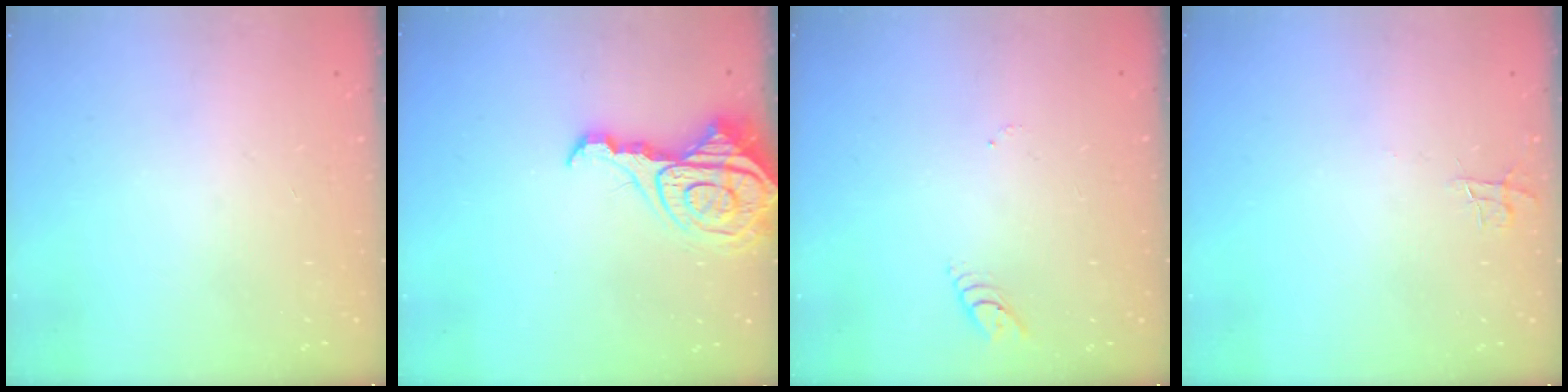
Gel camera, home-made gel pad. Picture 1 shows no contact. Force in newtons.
{"total": 13.6, "press": 13.5, "slide": 1.4}
{"total": 2.9, "press": 2.8, "slide": 0.4}
{"total": 4.8, "press": 4.8, "slide": 0.4}